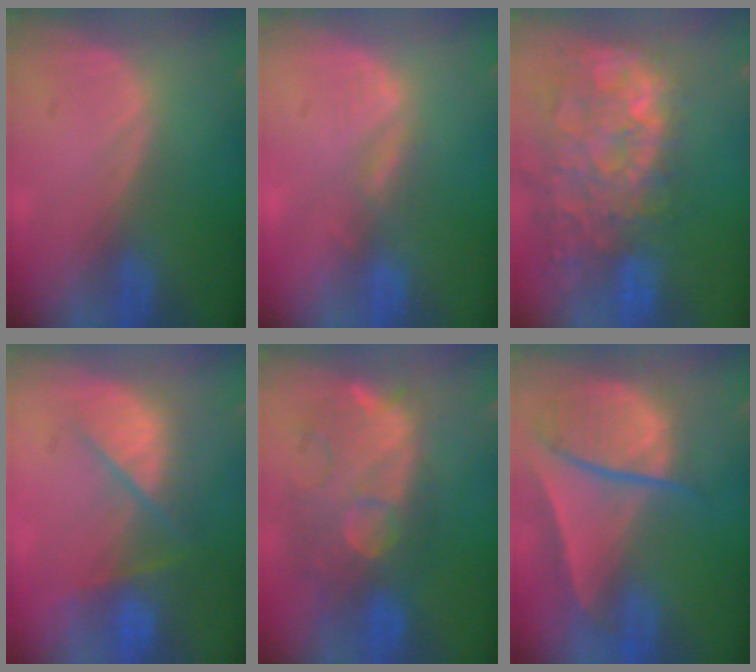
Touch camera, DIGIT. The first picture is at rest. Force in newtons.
{"total": 1.6, "press": 1.6, "slide": 0.2}
{"total": 15.0, "press": 12.1, "slide": 8.8}
{"total": 8.3, "press": 7.4, "slide": 3.8}
{"total": 10.8, "press": 10.1, "slide": 3.8}
{"total": 9.4, "press": 8.1, "slide": 4.8}